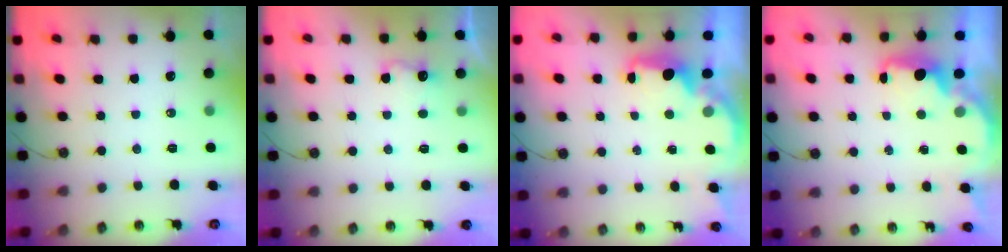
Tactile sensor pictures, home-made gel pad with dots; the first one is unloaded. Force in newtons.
{"total": 6.0, "press": 5.9, "slide": 1.1}
{"total": 2.3, "press": 2.2, "slide": 0.7}
{"total": 2.5, "press": 2.4, "slide": 0.8}